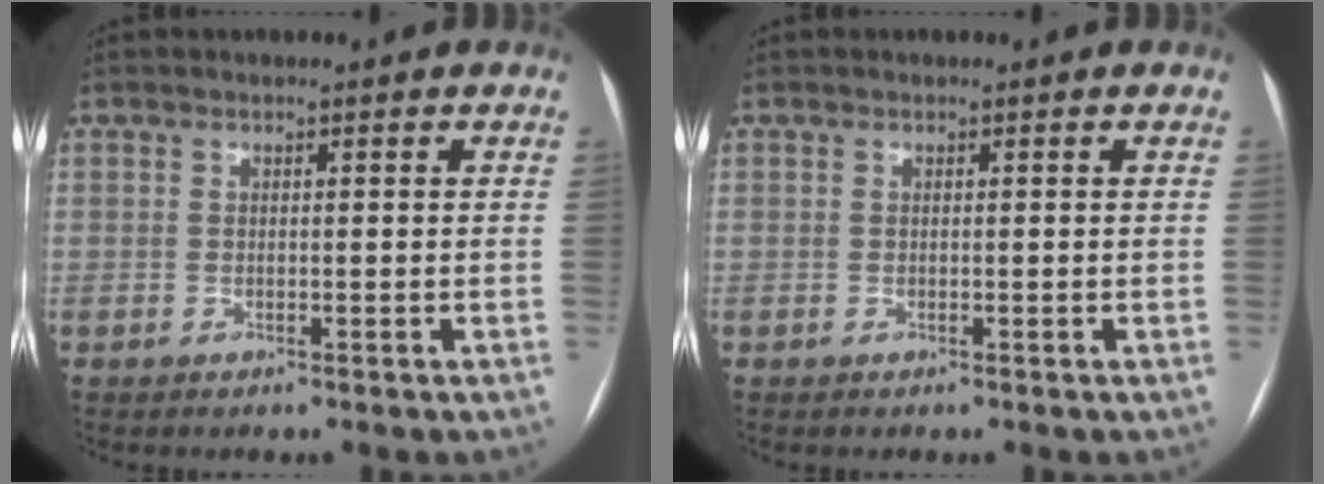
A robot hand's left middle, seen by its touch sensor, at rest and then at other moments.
{"total": 0.0}